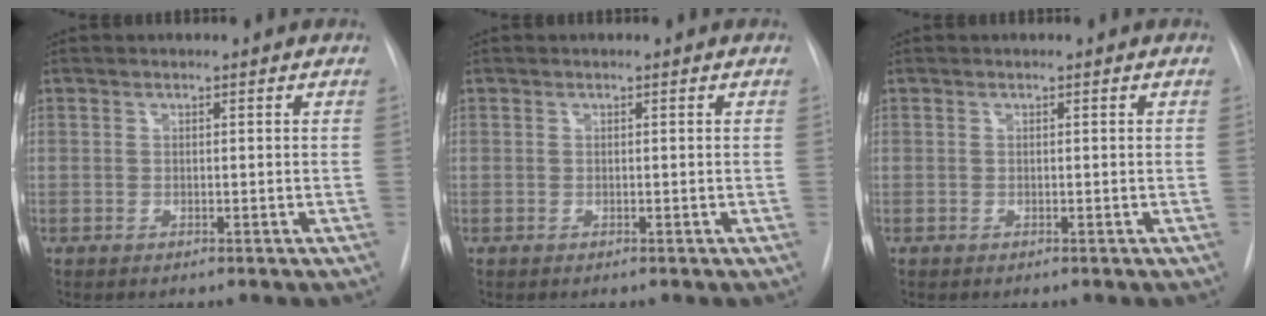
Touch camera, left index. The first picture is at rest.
{"total": 0.0}
{"total": 0.0}